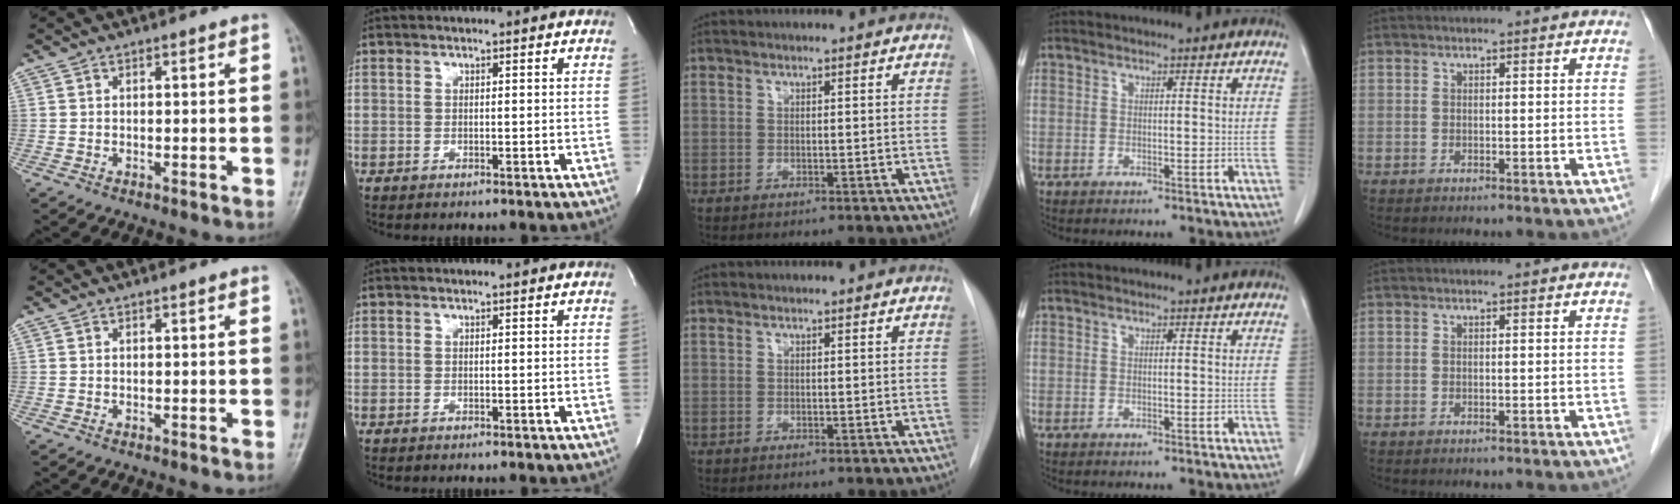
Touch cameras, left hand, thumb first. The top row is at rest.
{}